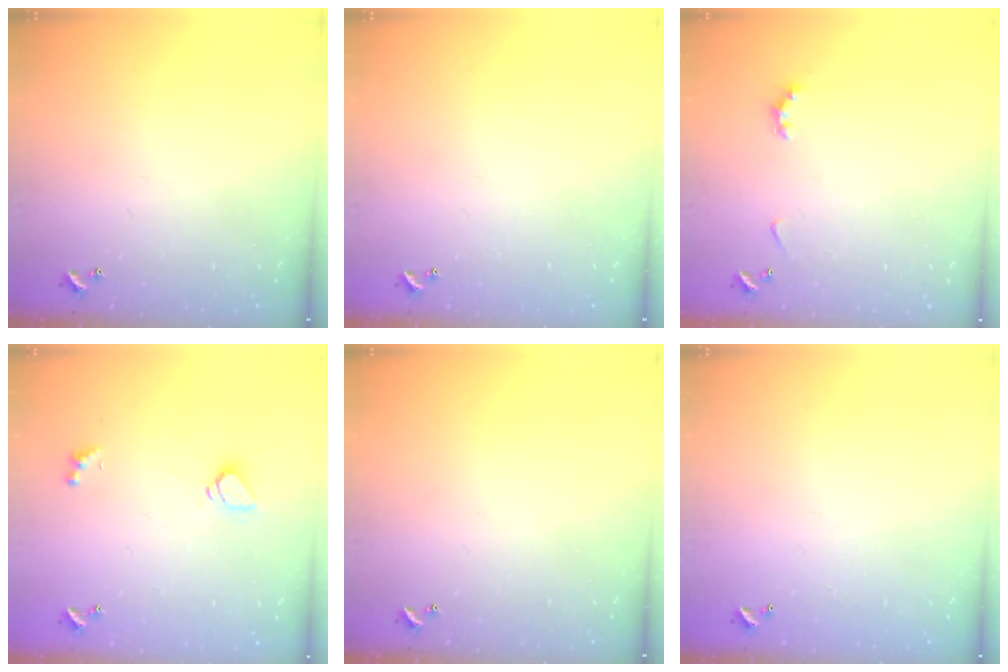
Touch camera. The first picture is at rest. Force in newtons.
{"total": 0.0}
{"total": 2.9, "press": 2.8, "slide": 0.6}
{"total": 1.6, "press": 1.6, "slide": 0.5}
{"total": 0.0}
{"total": 3.0, "press": 3.0, "slide": 0.1}